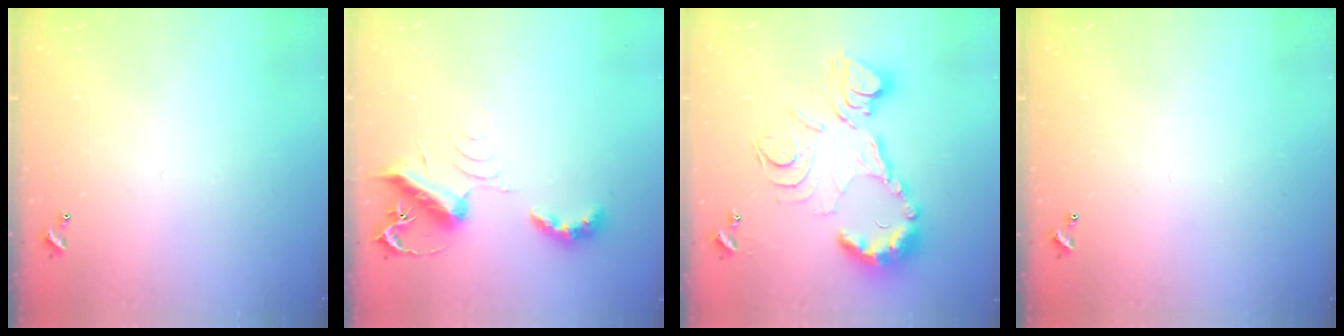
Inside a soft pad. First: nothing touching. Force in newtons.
{"total": 7.1, "press": 7.1, "slide": 0.4}
{"total": 19.1, "press": 19.0, "slide": 1.8}
{"total": 0.0}